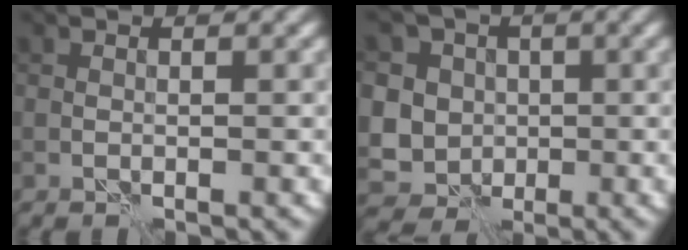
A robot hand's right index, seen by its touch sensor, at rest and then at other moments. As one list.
[{"total": 10.3, "force": [1.1, 9.5, 4.0], "torque": [-0.084, 0.020, -0.008]}]